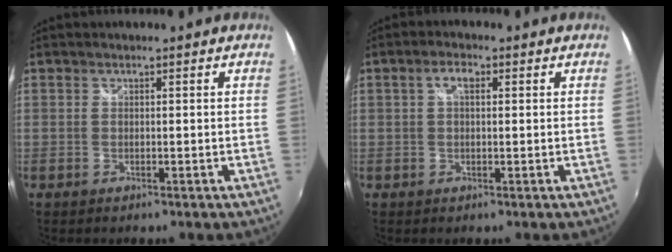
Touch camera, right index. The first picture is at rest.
{"total": 2.8, "force": [0.7, 1.3, 2.3], "torque": [-0.044, 0.009, 0.010]}